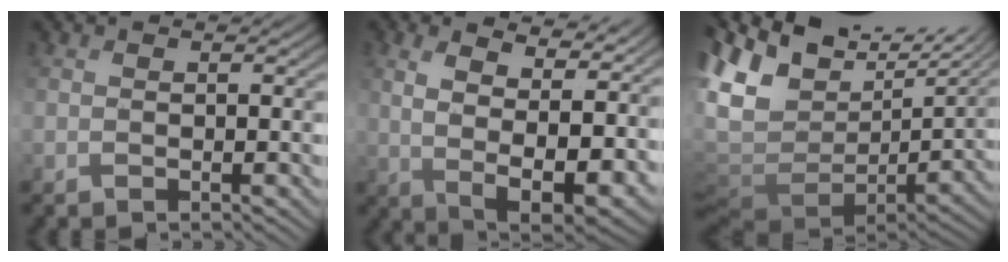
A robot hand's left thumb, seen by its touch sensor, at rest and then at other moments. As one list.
[{"total": 13.7, "force": [5.1, 7.0, 10.6], "torque": [-0.185, -0.003, 0.086]}, {"total": 14.1, "force": [3.0, 8.3, 11.1], "torque": [-0.232, -0.011, 0.094]}]